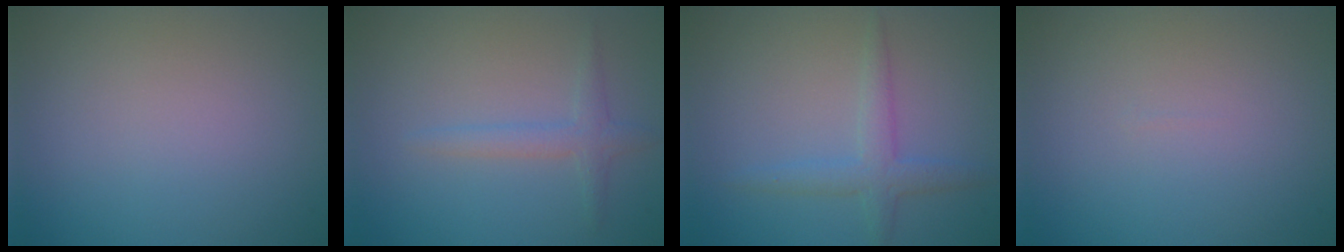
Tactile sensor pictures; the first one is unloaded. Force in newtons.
{"total": 1.8, "press": 1.8, "slide": 0.0}
{"total": 2.5, "press": 2.5, "slide": 0.1}
{"total": 0.0}